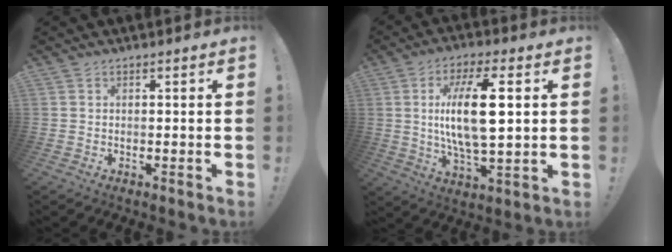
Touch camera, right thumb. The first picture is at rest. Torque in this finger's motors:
{"motor_torque": [0.81, 2.70, 0.20, 0.14, 0.19]}